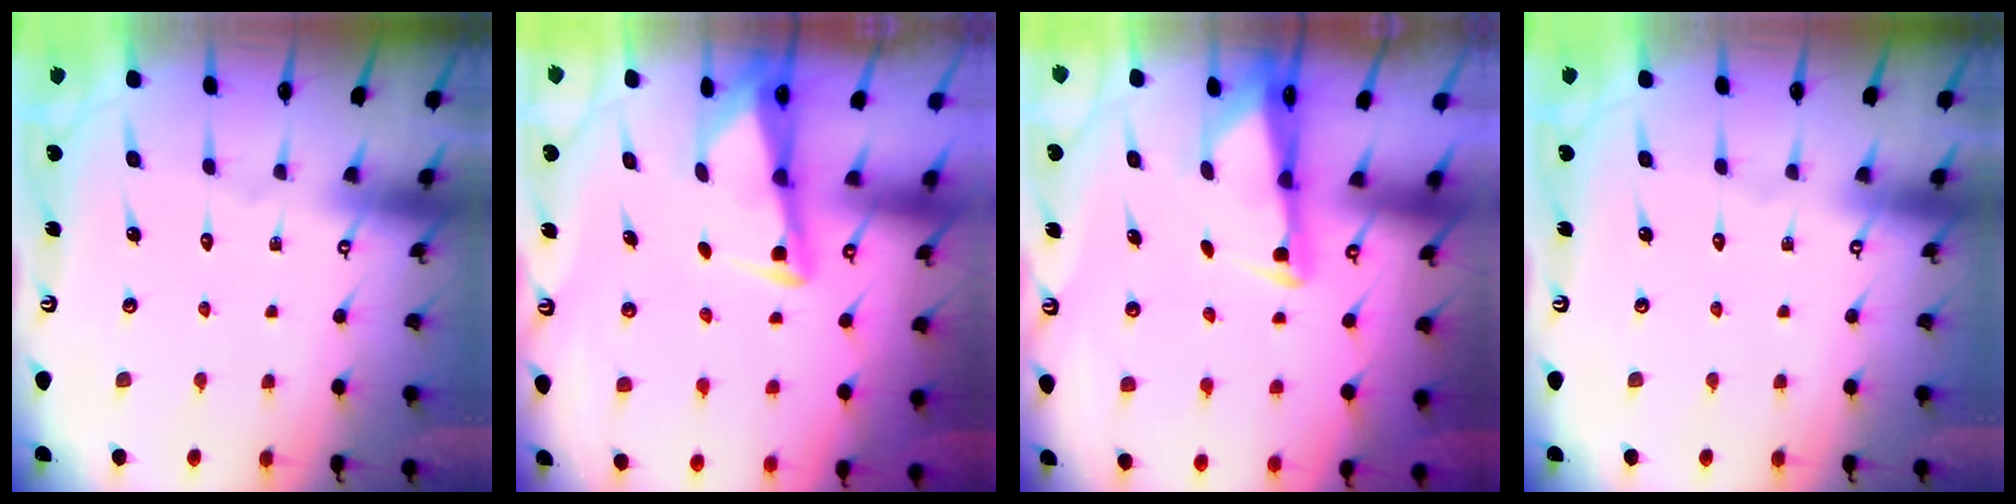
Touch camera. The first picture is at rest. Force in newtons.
{"total": 2.9, "press": 2.9, "slide": 0.4}
{"total": 2.7, "press": 2.7, "slide": 0.5}
{"total": 0.0}